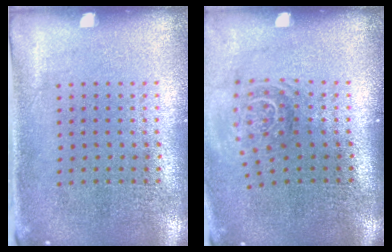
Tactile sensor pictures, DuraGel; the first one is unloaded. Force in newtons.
{"total": 1.6, "press": 1.1, "slide": 1.1}